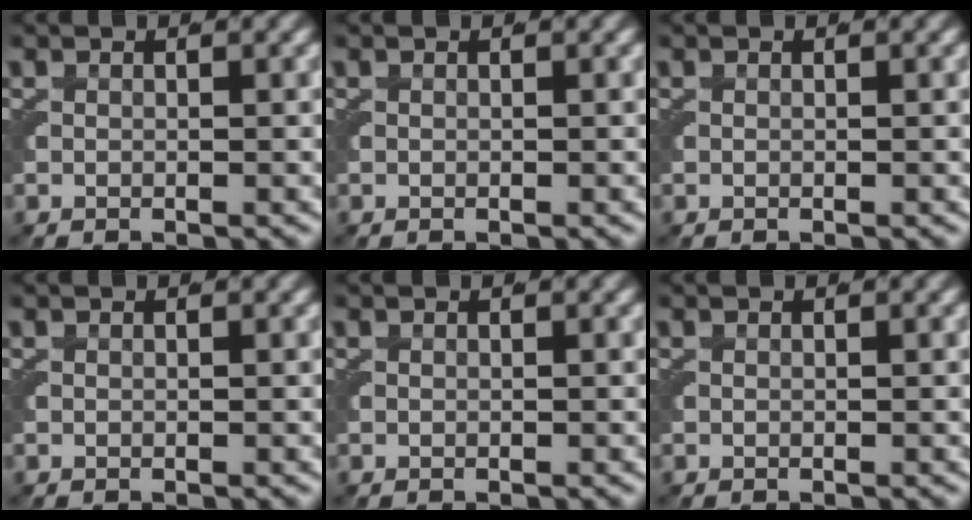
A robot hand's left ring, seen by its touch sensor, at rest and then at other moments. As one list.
[{"total": 0.0}, {"total": 0.0}, {"total": 0.0}, {"total": 0.0}, {"total": 0.0}]